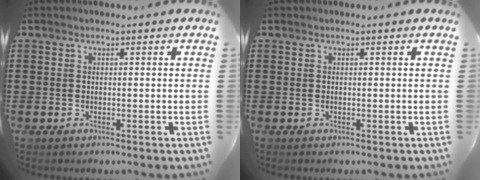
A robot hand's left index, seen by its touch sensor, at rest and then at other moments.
{"total": 0.0}